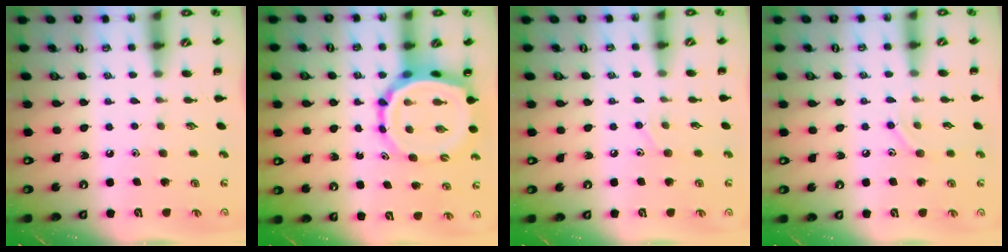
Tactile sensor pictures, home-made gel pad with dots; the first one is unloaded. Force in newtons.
{"total": 10.8, "press": 10.4, "slide": 3.0}
{"total": 7.0, "press": 6.7, "slide": 2.0}
{"total": 7.2, "press": 7.1, "slide": 1.4}